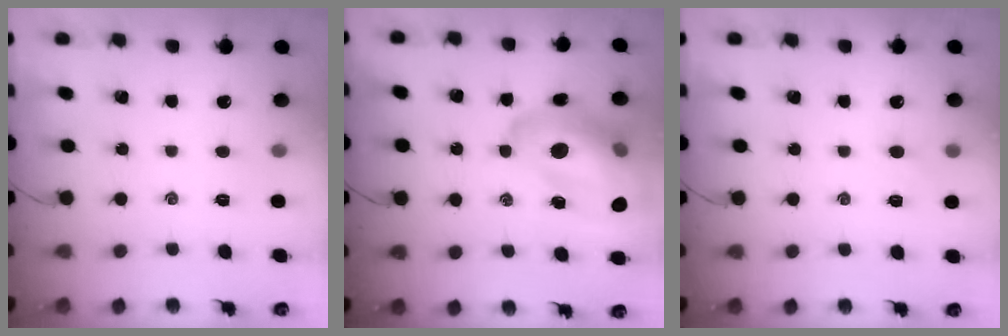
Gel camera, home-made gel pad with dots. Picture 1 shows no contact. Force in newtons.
{"total": 24.0, "press": 23.4, "slide": 5.0}
{"total": 3.3, "press": 3.1, "slide": 1.0}